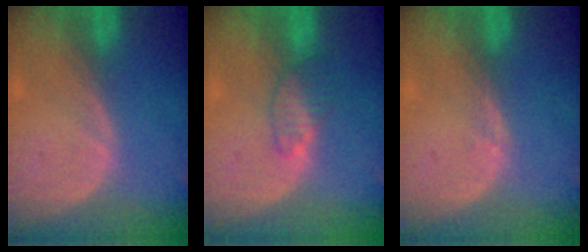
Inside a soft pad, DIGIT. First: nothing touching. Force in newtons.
{"total": 3.4, "press": 3.2, "slide": 1.1}
{"total": 0.8, "press": 0.6, "slide": 0.6}